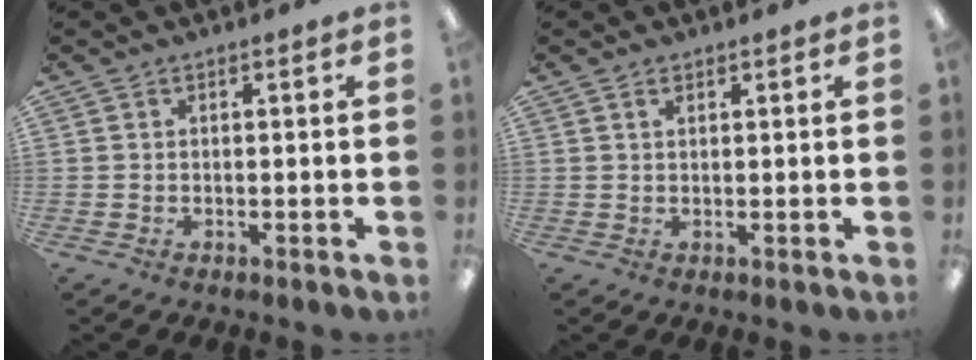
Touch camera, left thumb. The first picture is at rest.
{"total": 1.1, "force": [0.8, 0.5, 0.5], "torque": [-0.012, 0.000, 0.015]}